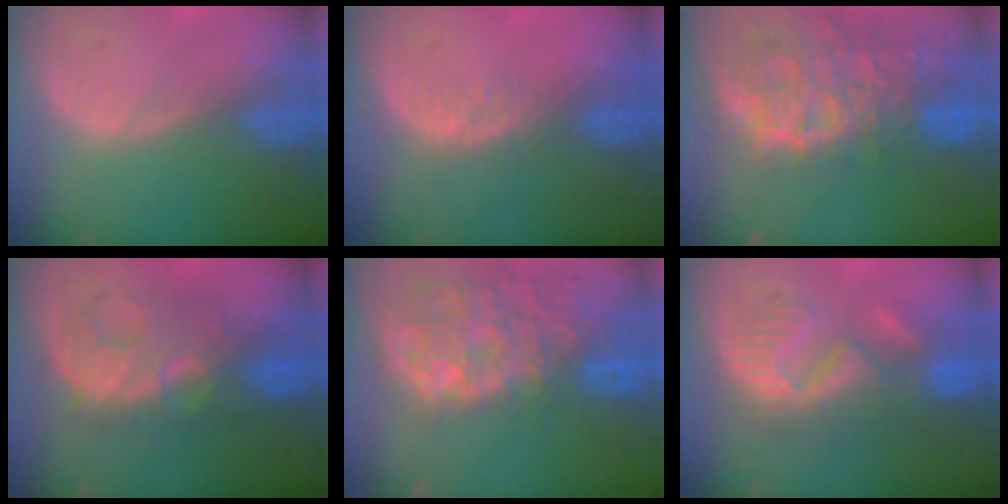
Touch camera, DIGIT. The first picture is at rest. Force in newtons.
{"total": 2.9, "press": 2.3, "slide": 1.8}
{"total": 13.7, "press": 11.2, "slide": 7.9}
{"total": 8.8, "press": 8.8, "slide": 0.4}
{"total": 14.2, "press": 11.6, "slide": 8.3}
{"total": 8.8, "press": 8.7, "slide": 1.4}